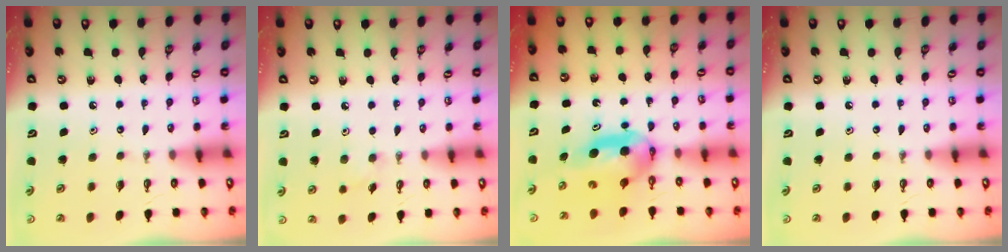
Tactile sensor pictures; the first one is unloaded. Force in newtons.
{"total": 5.4, "press": 4.8, "slide": 2.4}
{"total": 9.1, "press": 4.7, "slide": 7.8}
{"total": 0.0}